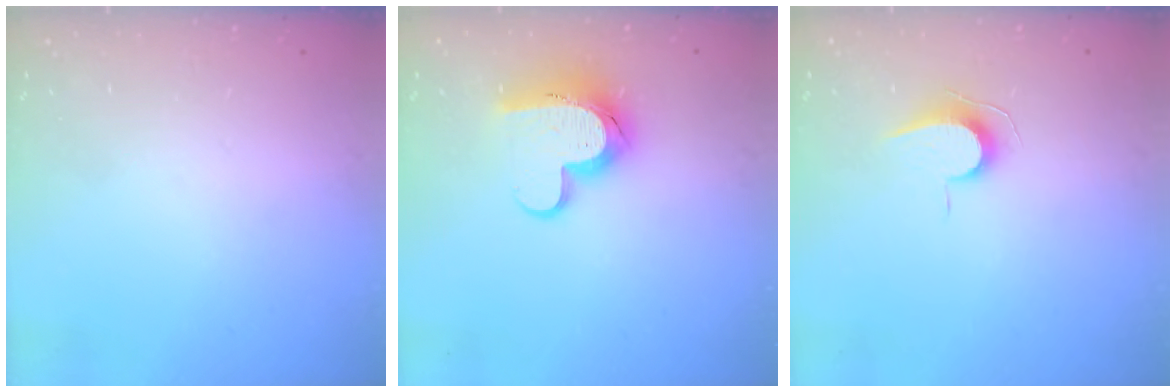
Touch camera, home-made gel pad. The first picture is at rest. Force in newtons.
{"total": 12.4, "press": 12.3, "slide": 1.0}
{"total": 7.0, "press": 7.0, "slide": 0.7}